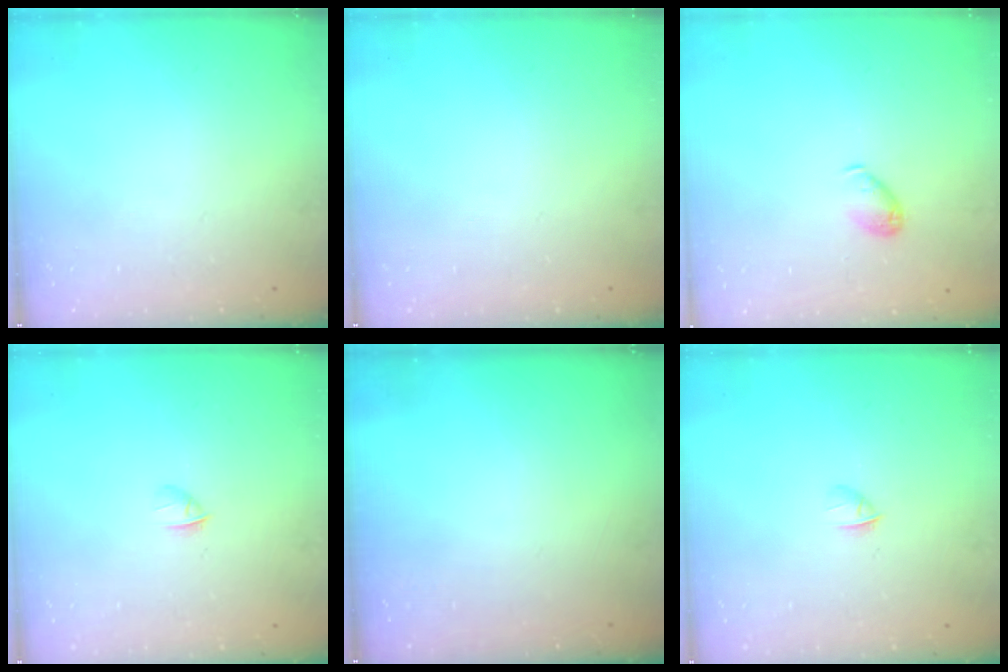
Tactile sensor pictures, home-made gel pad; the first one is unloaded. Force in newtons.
{"total": 0.0}
{"total": 5.5, "press": 5.5, "slide": 0.4}
{"total": 1.7, "press": 1.6, "slide": 0.5}
{"total": 0.0}
{"total": 1.7, "press": 1.6, "slide": 0.5}